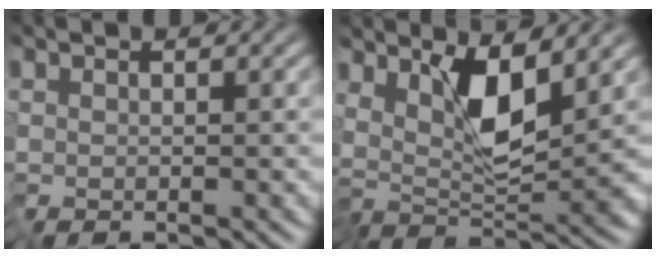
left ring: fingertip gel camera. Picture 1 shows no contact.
{"total": 5.4, "force": [2.0, 1.0, 4.9], "torque": [-0.087, -0.019, 0.035]}